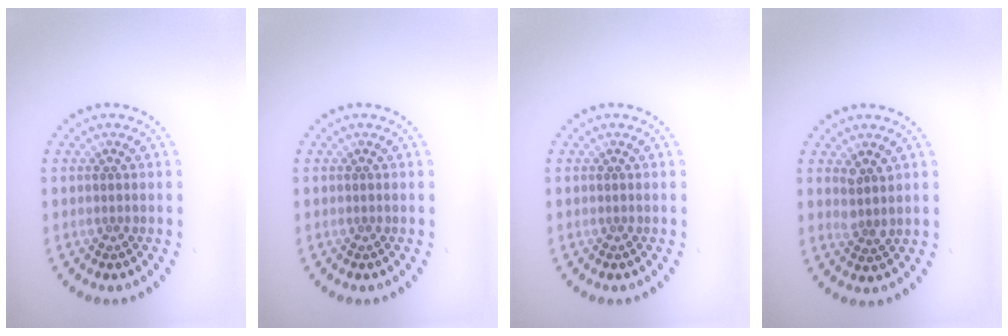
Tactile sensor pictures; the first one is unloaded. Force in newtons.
{"total": 0.0}
{"total": 0.0}
{"total": 1.8, "press": 1.5, "slide": 1.0}